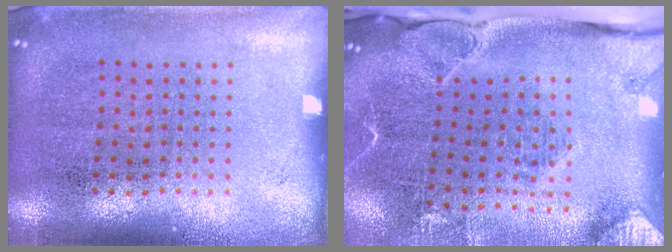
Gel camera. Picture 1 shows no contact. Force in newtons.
{"total": 2.8, "press": 2.2, "slide": 1.7}